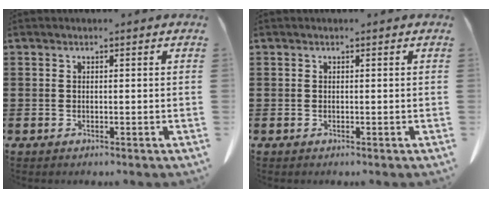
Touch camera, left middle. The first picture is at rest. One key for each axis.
{"total": 0.0}